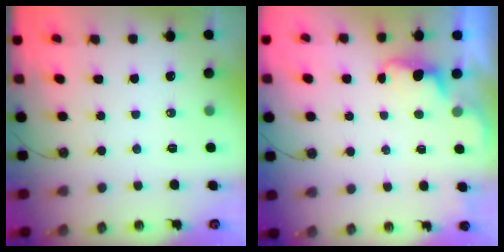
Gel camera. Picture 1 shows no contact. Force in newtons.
{"total": 1.6, "press": 1.3, "slide": 0.8}